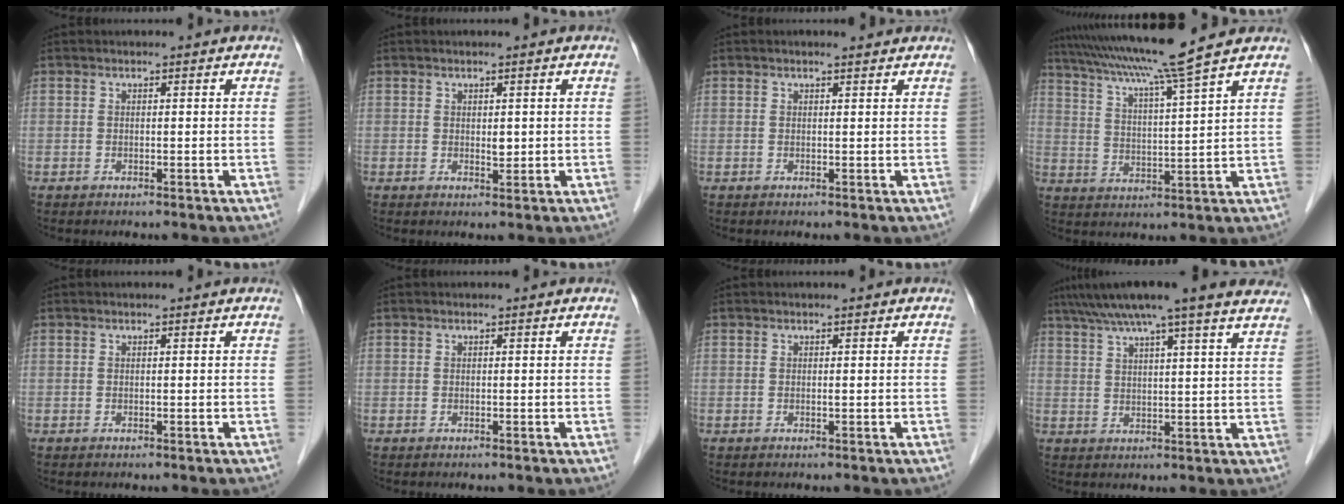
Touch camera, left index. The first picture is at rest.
{"total": 1.2, "force": [0.2, 0.6, 1.0], "torque": [-0.013, -0.002, 0.005]}
{"total": 1.6, "force": [1.3, 0.3, 0.8], "torque": [-0.016, 0.011, 0.019]}
{"total": 12.7, "force": [10.5, -2.5, 6.8], "torque": [-0.121, -0.002, 0.167]}
{"total": 0.0}
{"total": 0.0}
{"total": 0.0}
{"total": 17.7, "force": [14.5, 0.3, 10.2], "torque": [-0.168, 0.035, 0.187]}